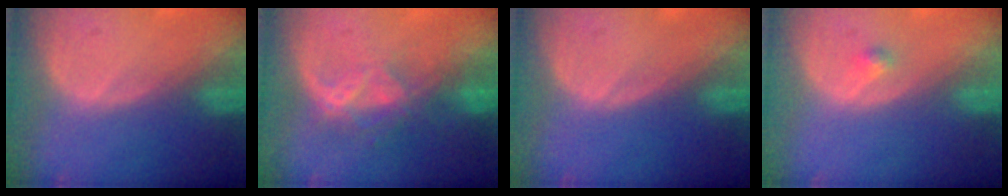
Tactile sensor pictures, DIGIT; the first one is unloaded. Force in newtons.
{"total": 6.6, "press": 5.7, "slide": 3.4}
{"total": 0.0}
{"total": 1.3, "press": 1.1, "slide": 0.7}